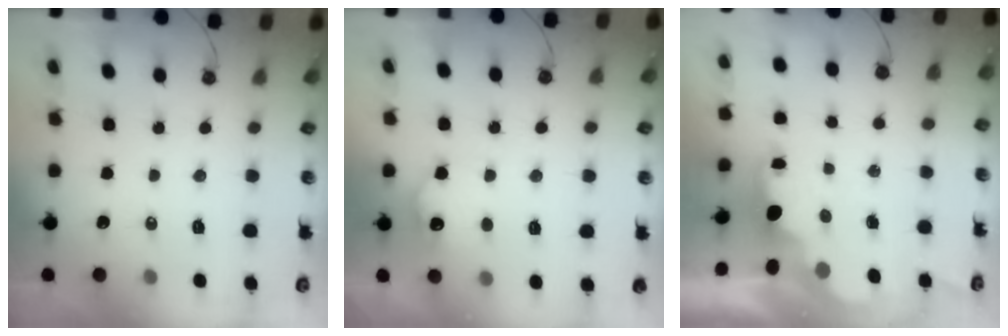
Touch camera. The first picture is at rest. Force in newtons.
{"total": 10.8, "press": 10.8, "slide": 0.5}
{"total": 1.7, "press": 1.6, "slide": 0.7}